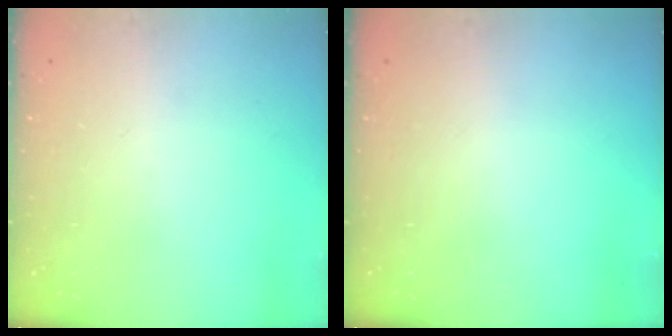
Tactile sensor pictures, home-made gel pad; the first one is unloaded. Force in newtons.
{"total": 0.0}